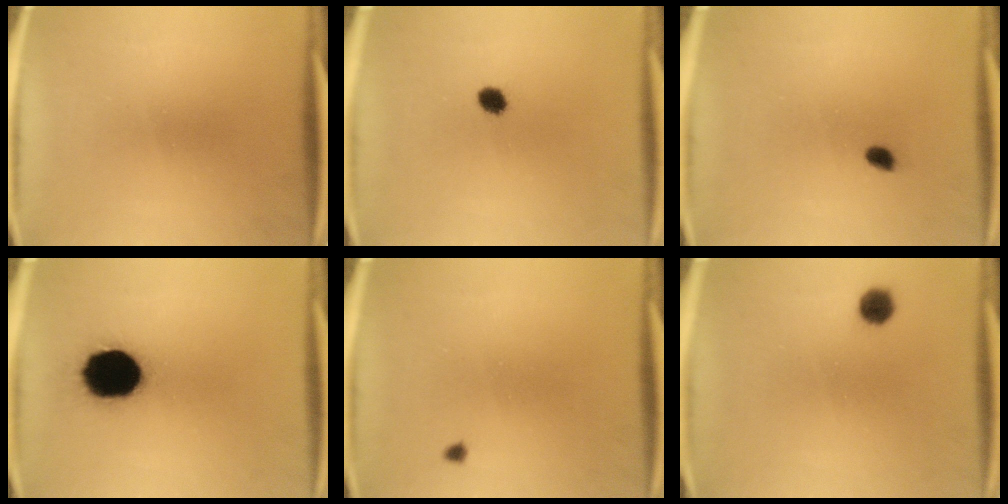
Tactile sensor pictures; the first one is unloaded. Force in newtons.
{"total": 2.8}
{"total": 1.6}
{"total": 19.2}
{"total": 0.6}
{"total": 3.4}